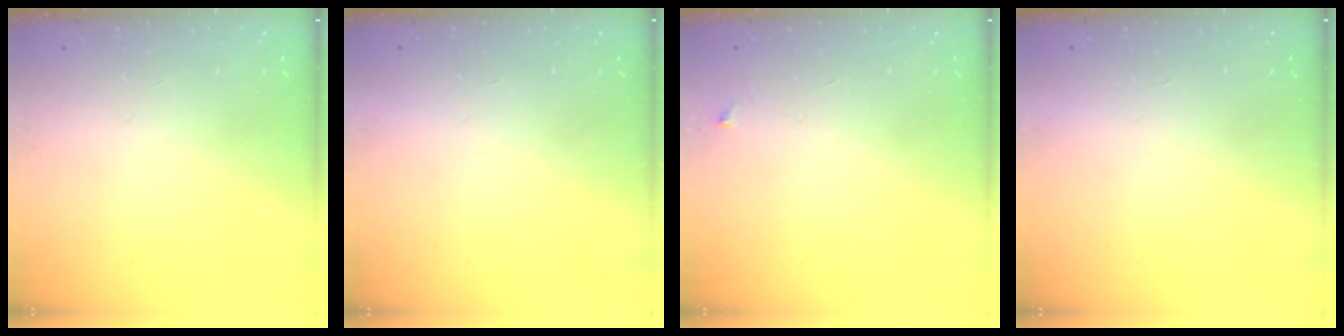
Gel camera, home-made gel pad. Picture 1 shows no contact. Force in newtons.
{"total": 1.5, "press": 1.5, "slide": 0.1}
{"total": 3.2, "press": 3.2, "slide": 0.5}
{"total": 1.6, "press": 1.6, "slide": 0.1}